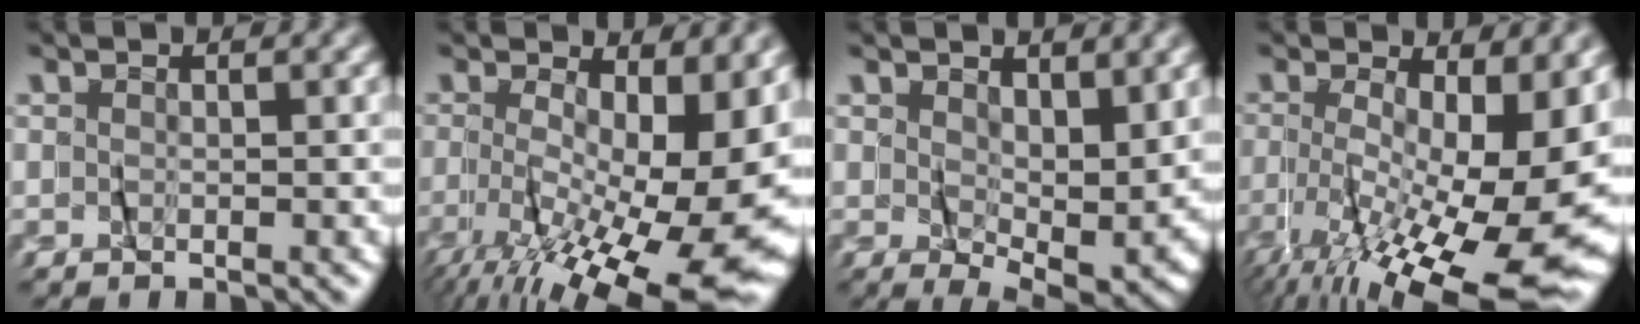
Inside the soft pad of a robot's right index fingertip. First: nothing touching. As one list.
[{"total": 9.9, "force": [-3.8, 2.7, 8.7], "torque": [-0.105, -0.038, -0.037]}, {"total": 3.8, "force": [0.3, 1.0, 3.6], "torque": [-0.067, -0.027, 0.010]}, {"total": 10.1, "force": [-4.9, 1.9, 8.6], "torque": [-0.110, -0.040, -0.054]}]